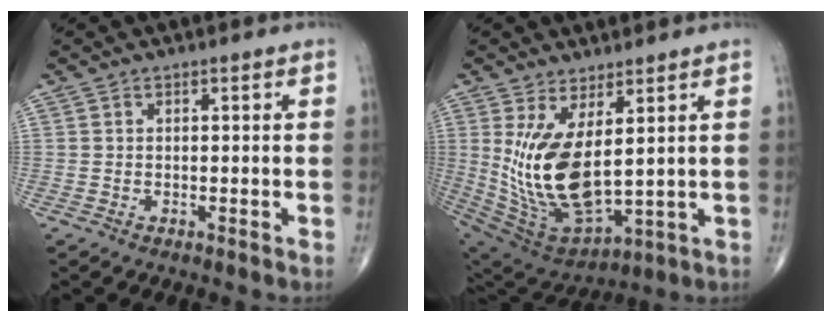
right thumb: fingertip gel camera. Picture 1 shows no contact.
{"total": 15.7, "force": [2.9, 6.8, 13.8], "torque": [-0.280, -0.038, 0.082]}